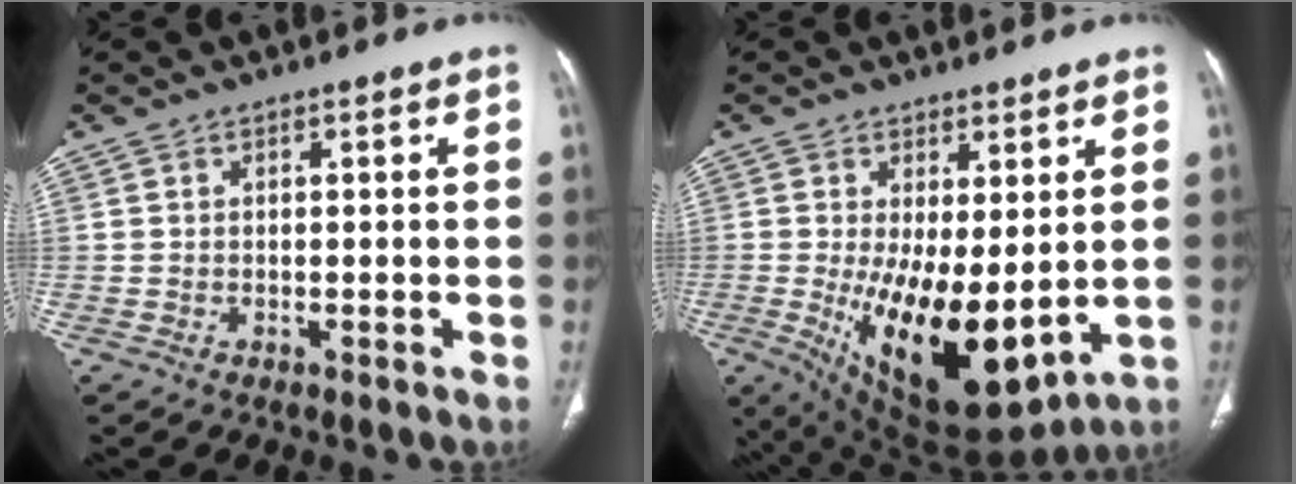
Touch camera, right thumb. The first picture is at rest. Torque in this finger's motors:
{"motor_torque": [2.46, 2.55, 1.23, -1.03, 0.54]}